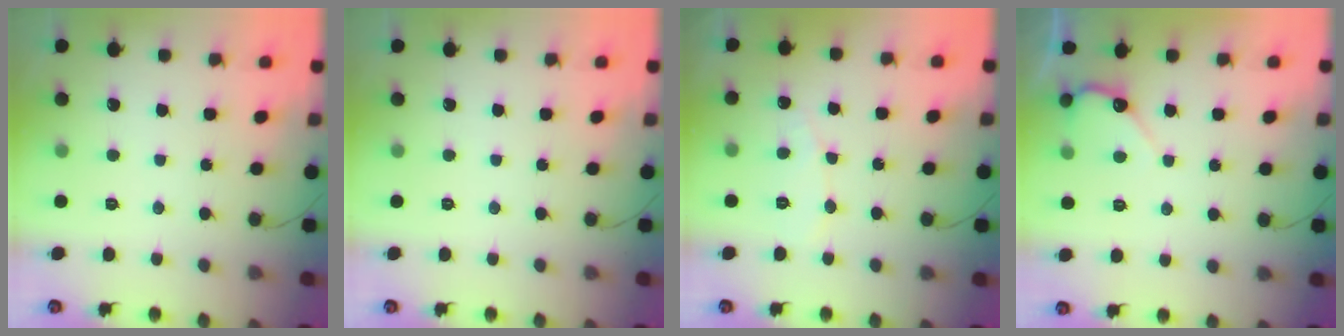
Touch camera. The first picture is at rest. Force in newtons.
{"total": 0.0}
{"total": 5.7, "press": 5.7, "slide": 0.3}
{"total": 5.3, "press": 5.2, "slide": 0.5}